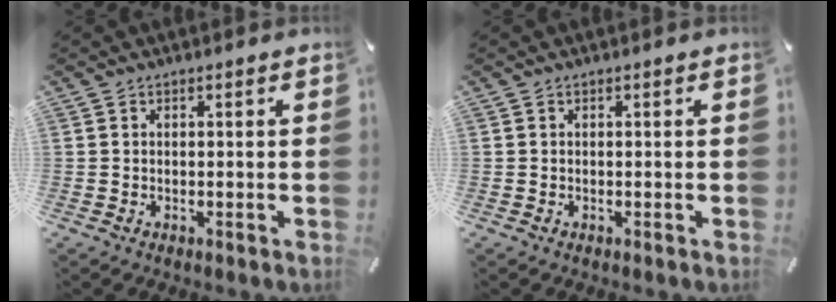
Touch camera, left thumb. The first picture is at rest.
{"total": 0.0}